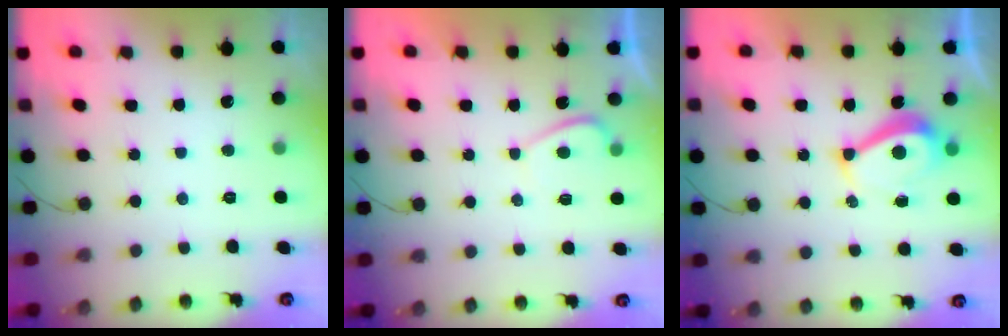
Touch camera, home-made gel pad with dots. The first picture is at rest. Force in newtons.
{"total": 1.9, "press": 1.8, "slide": 0.7}
{"total": 6.5, "press": 6.5, "slide": 0.8}